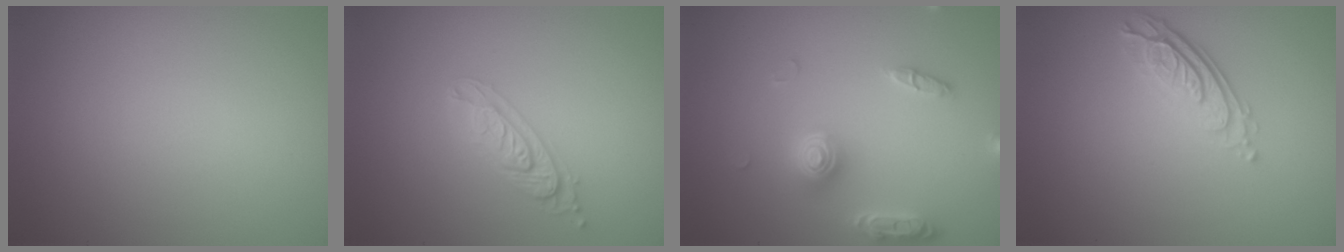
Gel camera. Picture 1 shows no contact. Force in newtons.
{"total": 2.1, "press": 2.0, "slide": 0.4}
{"total": 3.7, "press": 3.6, "slide": 0.4}
{"total": 3.6, "press": 2.6, "slide": 2.5}